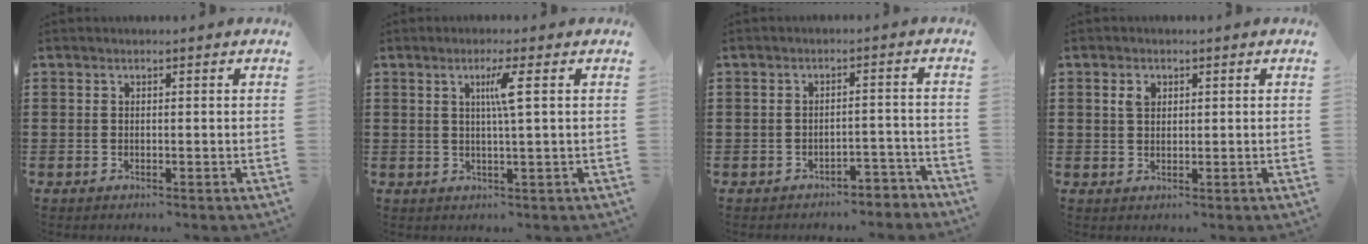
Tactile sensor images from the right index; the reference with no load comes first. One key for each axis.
{"total": 3.7, "fx": 1.0, "fy": -0.5, "fz": 3.6, "tx": -0.070, "ty": -0.003, "tz": 0.012}
{"total": 2.9, "fx": -2.8, "fy": 0.6, "fz": 0.3, "tx": -0.011, "ty": 0.005, "tz": -0.060}
{"total": 2.1, "fx": 0.8, "fy": 1.4, "fz": 1.3, "tx": -0.030, "ty": 0.005, "tz": 0.016}